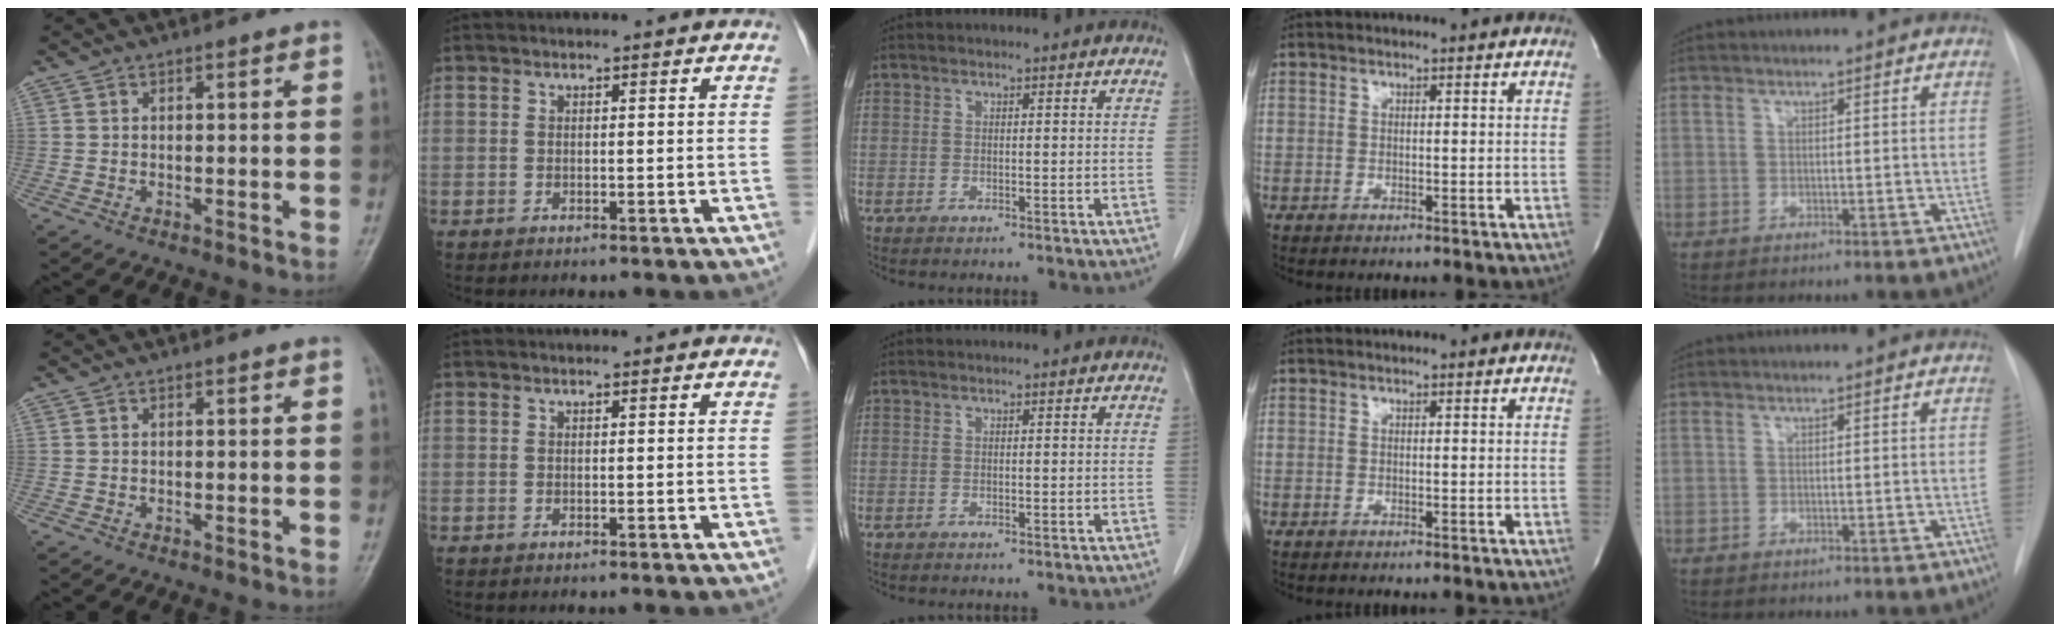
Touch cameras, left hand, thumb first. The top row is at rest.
{}